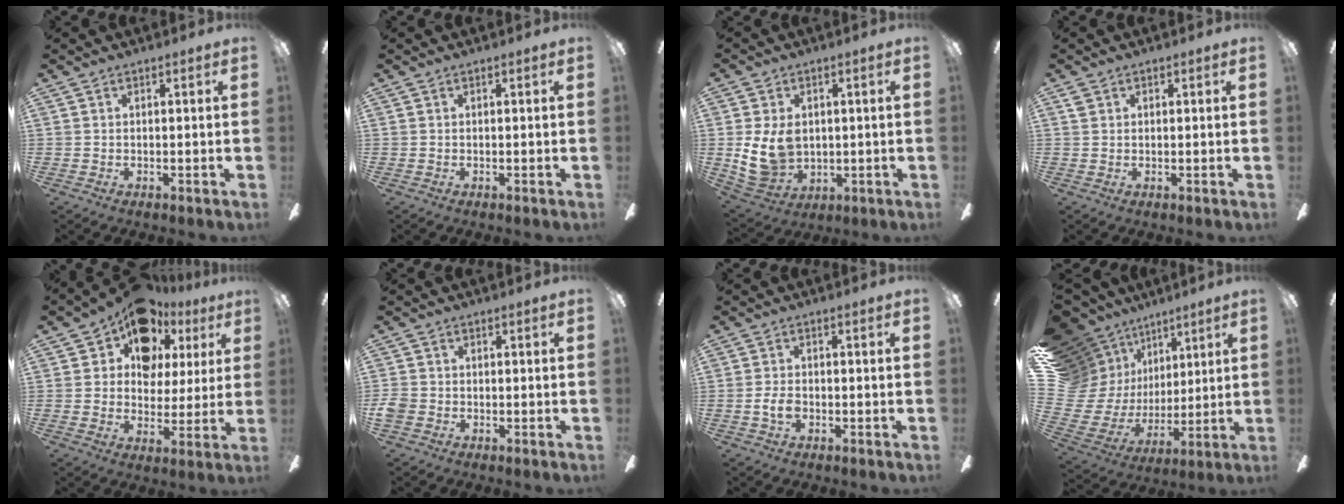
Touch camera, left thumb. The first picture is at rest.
{"total": 0.0}
{"total": 10.7, "force": [1.8, 8.6, 6.2], "torque": [-0.155, -0.011, 0.036]}
{"total": 1.2, "force": [0.6, 1.0, 0.3], "torque": [-0.006, 0.003, 0.011]}
{"total": 13.9, "force": [9.4, 8.8, 5.2], "torque": [-0.097, -0.055, 0.175]}
{"total": 2.8, "force": [-0.9, 2.3, 1.3], "torque": [-0.027, 0.003, -0.017]}
{"total": 3.2, "force": [-0.9, 1.9, 2.4], "torque": [-0.054, 0.004, -0.019]}
{"total": 17.4, "force": [8.2, 14.2, 5.8], "torque": [-0.154, -0.078, 0.182]}